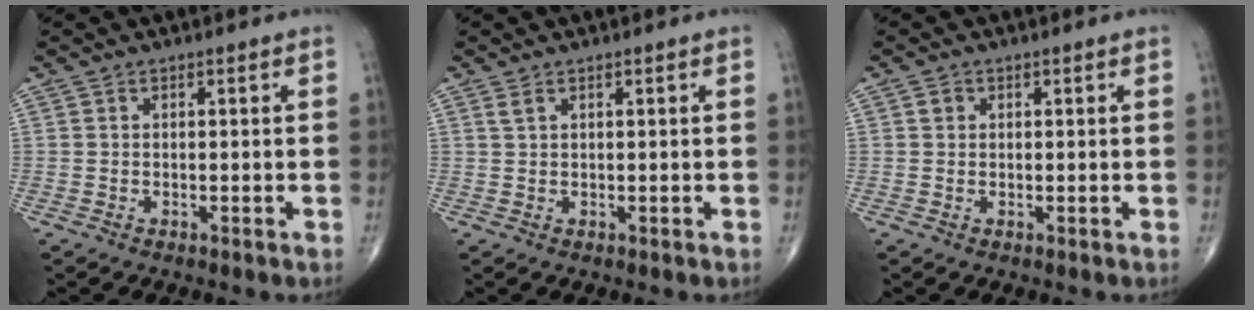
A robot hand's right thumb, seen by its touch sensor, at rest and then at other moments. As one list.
[{"total": 1.0, "force": [0.7, 0.3, 0.6], "torque": [-0.014, 0.006, 0.016]}, {"total": 1.1, "force": [0.3, 1.0, 0.4], "torque": [0.000, 0.001, 0.003]}]